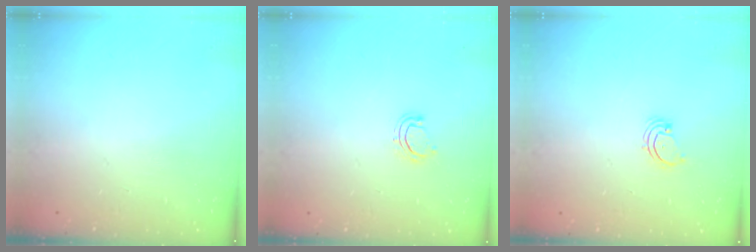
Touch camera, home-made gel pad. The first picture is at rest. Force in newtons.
{"total": 5.0, "press": 4.8, "slide": 1.2}
{"total": 1.7, "press": 1.6, "slide": 0.2}